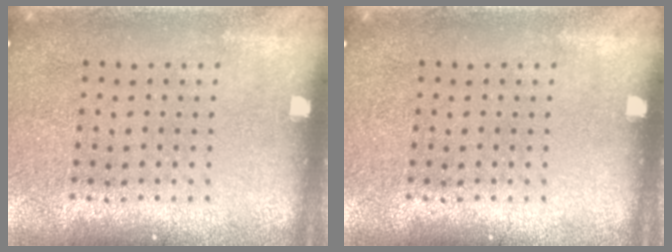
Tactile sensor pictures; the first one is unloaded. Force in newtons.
{"total": 0.0}